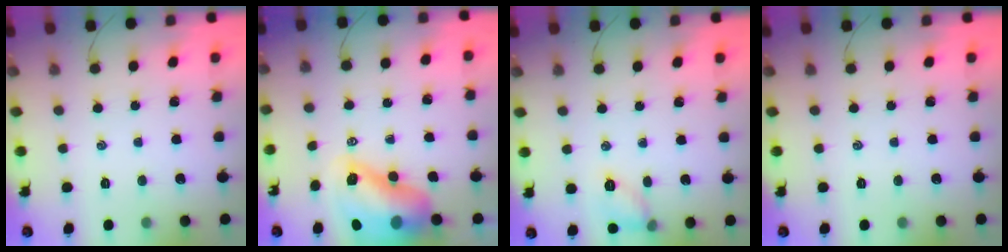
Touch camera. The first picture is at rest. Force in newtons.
{"total": 13.4, "press": 12.8, "slide": 4.0}
{"total": 7.2, "press": 7.2, "slide": 0.6}
{"total": 0.0}